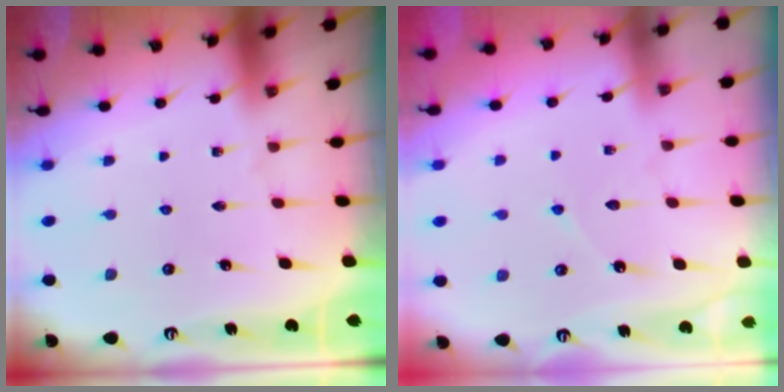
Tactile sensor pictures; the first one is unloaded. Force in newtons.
{"total": 4.0, "press": 3.9, "slide": 0.5}